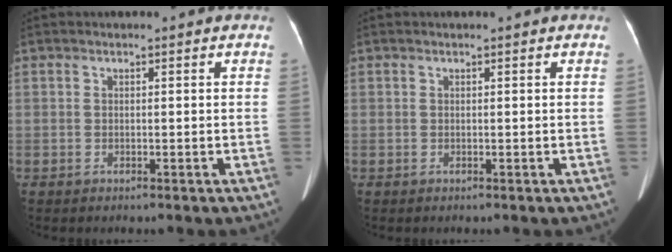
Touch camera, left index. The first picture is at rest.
{"total": 0.0}